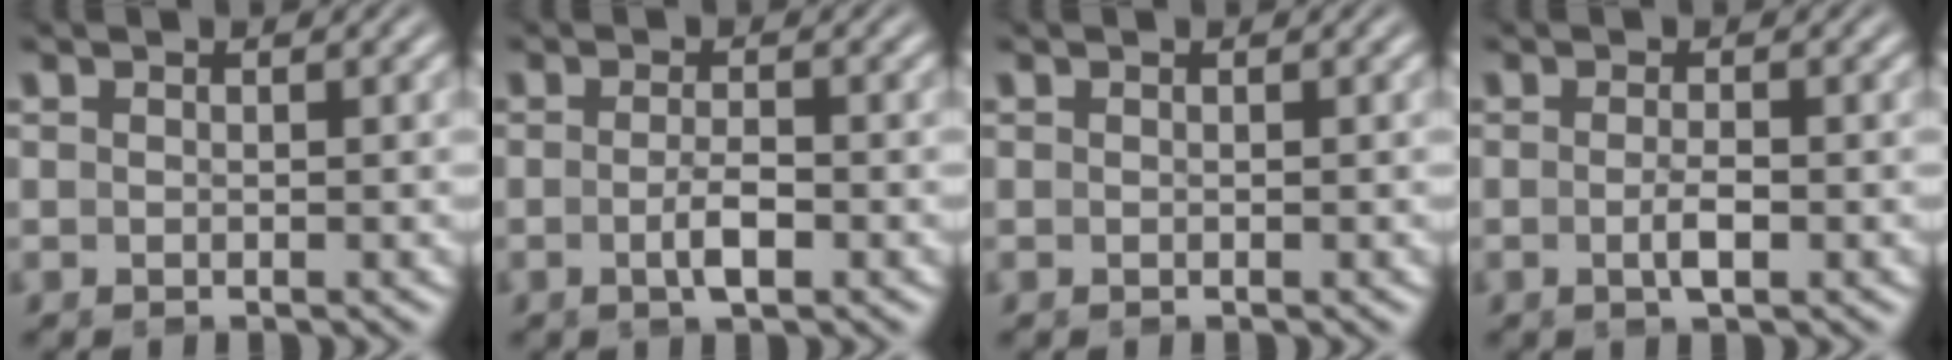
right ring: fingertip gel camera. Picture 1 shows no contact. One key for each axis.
{"total": 1.8, "fx": -0.5, "fy": -0.4, "fz": 1.7, "tx": -0.030, "ty": -0.006, "tz": -0.003}
{"total": 0.0}
{"total": 1.5, "fx": -0.2, "fy": -0.5, "fz": 1.4, "tx": -0.025, "ty": -0.005, "tz": 0.001}